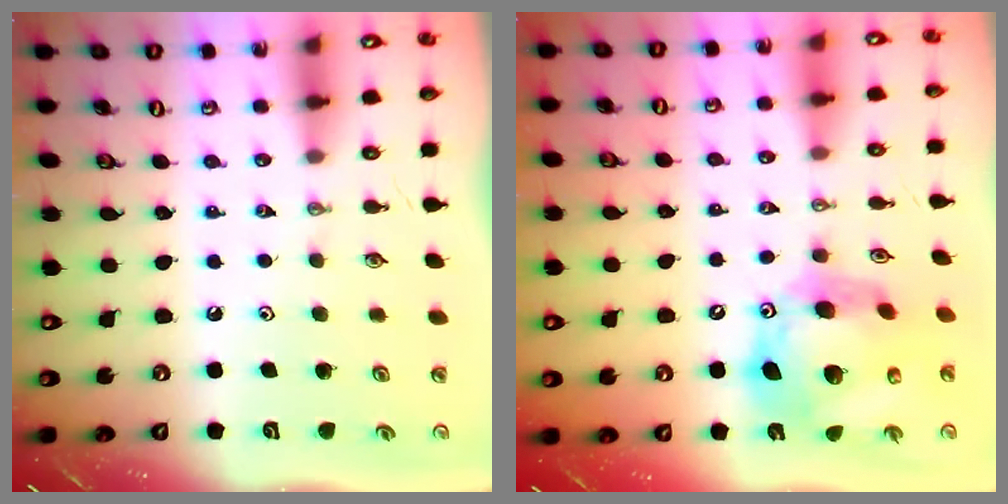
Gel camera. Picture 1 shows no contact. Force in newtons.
{"total": 18.4, "press": 18.3, "slide": 1.9}